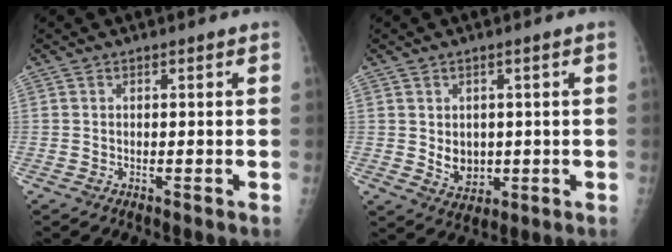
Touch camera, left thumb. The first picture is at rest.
{"total": 5.1, "force": [0.0, 4.0, 3.2], "torque": [-0.026, -0.008, 0.015]}